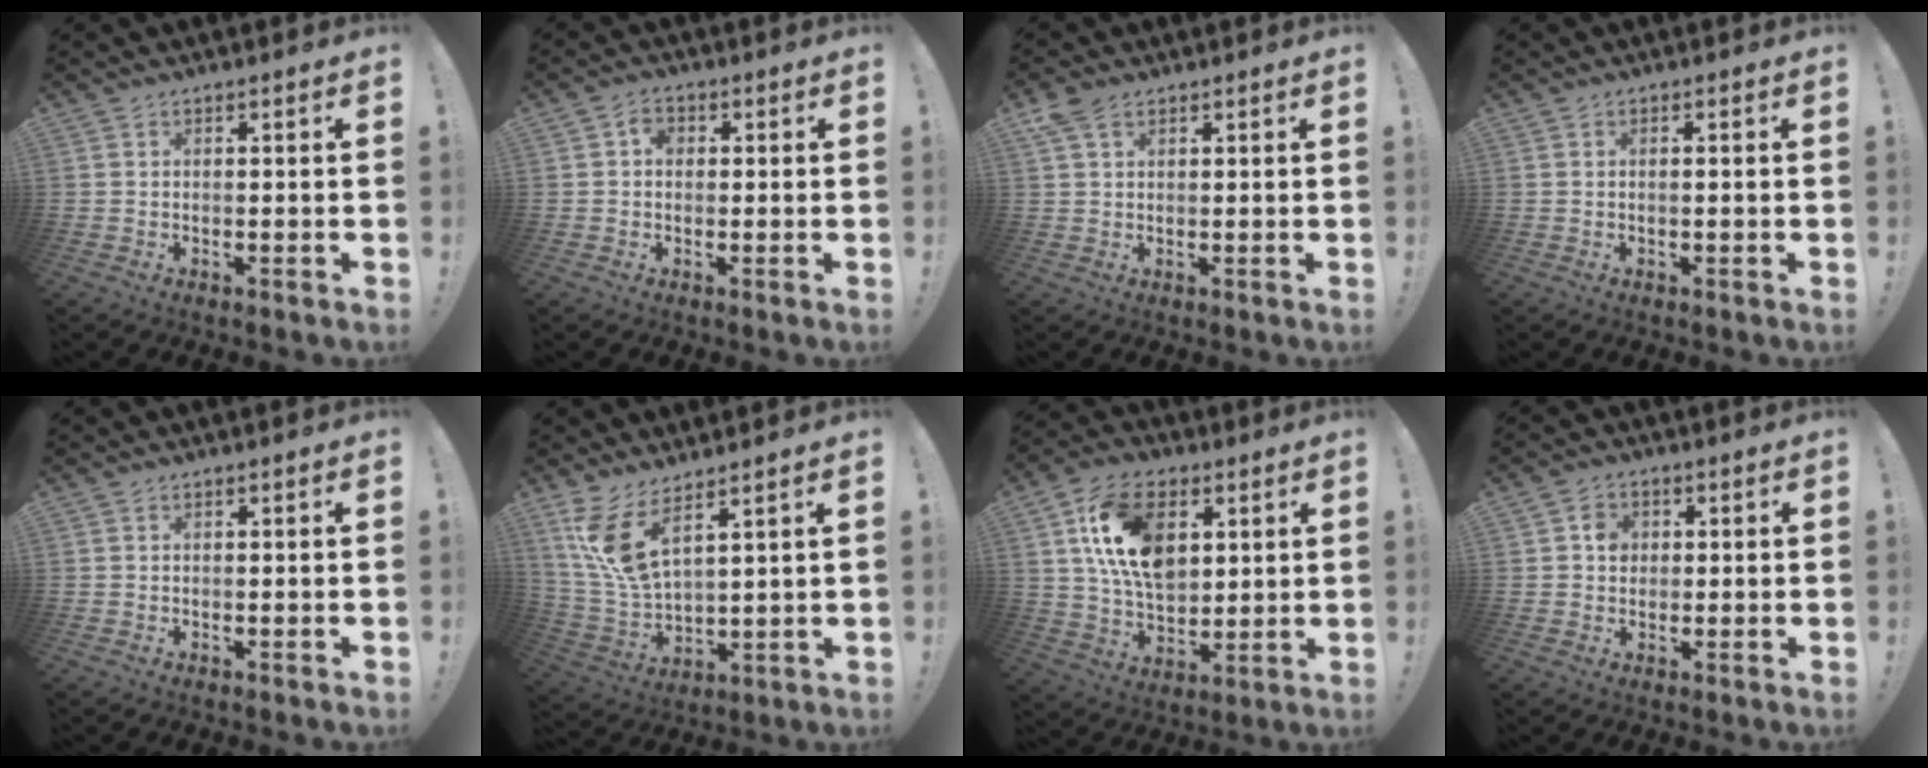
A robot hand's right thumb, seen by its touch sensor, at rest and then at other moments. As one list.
[{"total": 3.2, "force": [0.3, 2.6, 1.9], "torque": [-0.026, 0.003, 0.003]}, {"total": 4.4, "force": [2.5, 2.5, 2.7], "torque": [-0.049, -0.003, 0.048]}, {"total": 0.7, "force": [-0.2, -0.1, 0.7], "torque": [-0.005, -0.003, -0.006]}, {"total": 0.0}, {"total": 11.3, "force": [7.2, 3.7, 7.9], "torque": [-0.169, -0.052, 0.135]}, {"total": 18.1, "force": [5.9, 11.8, 12.3], "torque": [-0.225, -0.006, 0.111]}, {"total": 4.1, "force": [0.3, 3.7, 1.7], "torque": [-0.019, 0.004, 0.002]}]